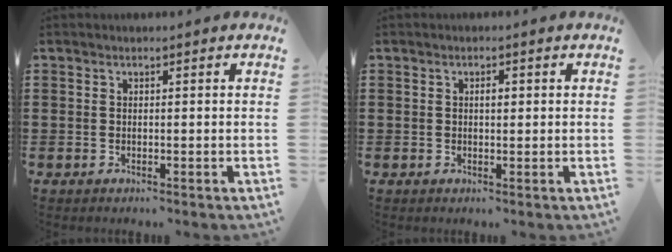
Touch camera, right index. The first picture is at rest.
{"total": 1.3, "force": [0.2, 0.5, 1.2], "torque": [-0.024, 0.005, 0.002]}